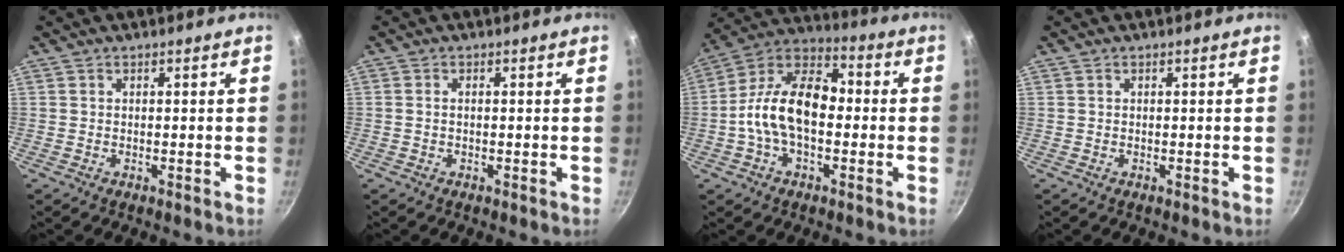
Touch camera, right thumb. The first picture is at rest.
{"total": 0.9, "force": [-0.1, 0.4, 0.8], "torque": [-0.019, 0.005, -0.003]}
{"total": 15.7, "force": [-1.5, 9.5, 12.5], "torque": [-0.191, 0.047, -0.052]}
{"total": 0.0}